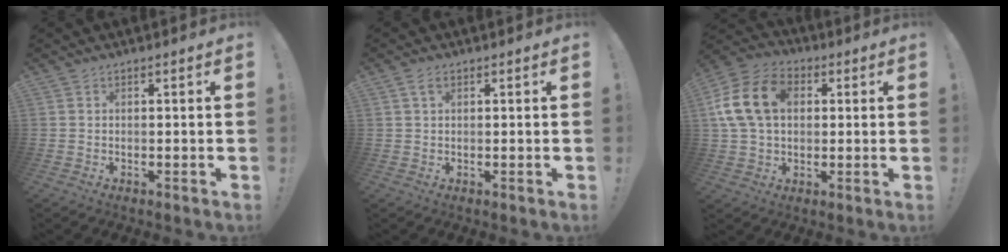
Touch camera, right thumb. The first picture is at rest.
{"total": 2.4, "force": [1.2, 1.3, 1.6], "torque": [-0.020, -0.003, 0.018]}
{"total": 16.8, "force": [3.4, 12.2, 11.0], "torque": [-0.209, 0.012, 0.067]}